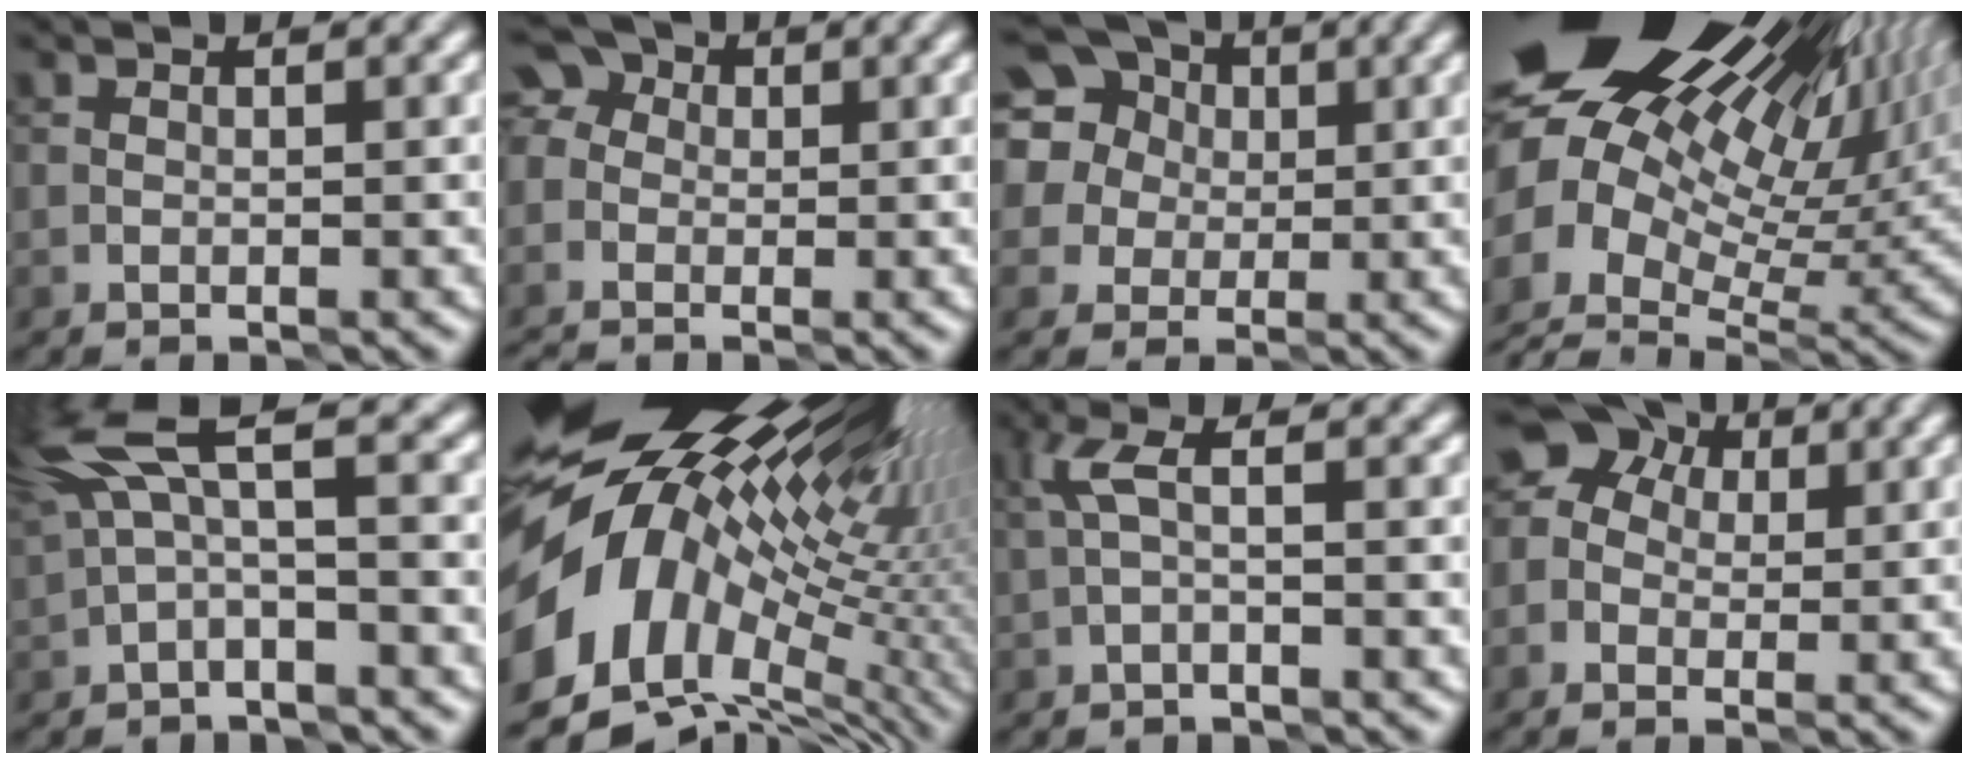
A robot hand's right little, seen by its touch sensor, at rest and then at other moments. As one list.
[{"total": 5.2, "force": [-1.8, 4.3, 2.3], "torque": [-0.046, 0.012, -0.039]}, {"total": 12.7, "force": [5.2, 10.7, 4.4], "torque": [-0.125, 0.050, 0.070]}, {"total": 18.5, "force": [6.0, 10.3, 14.2], "torque": [-0.234, 0.009, 0.140]}, {"total": 4.9, "force": [1.8, 1.3, 4.4], "torque": [-0.099, 0.011, 0.031]}, {"total": 16.1, "force": [2.6, 8.8, 13.2], "torque": [-0.212, -0.012, 0.068]}, {"total": 1.9, "force": [0.2, 0.2, 1.9], "torque": [-0.042, 0.010, 0.000]}, {"total": 6.8, "force": [1.9, 5.6, 3.4], "torque": [-0.036, 0.035, -0.008]}]